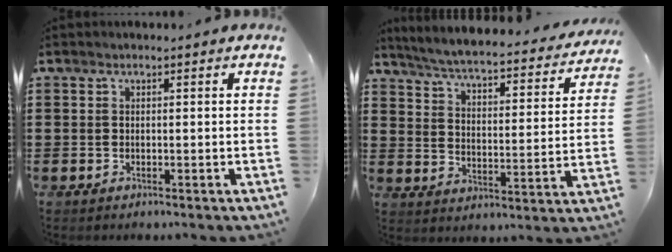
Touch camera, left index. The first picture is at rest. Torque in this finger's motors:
{"motor_torque": [1.07, -1.07, 0.34, 0.10]}